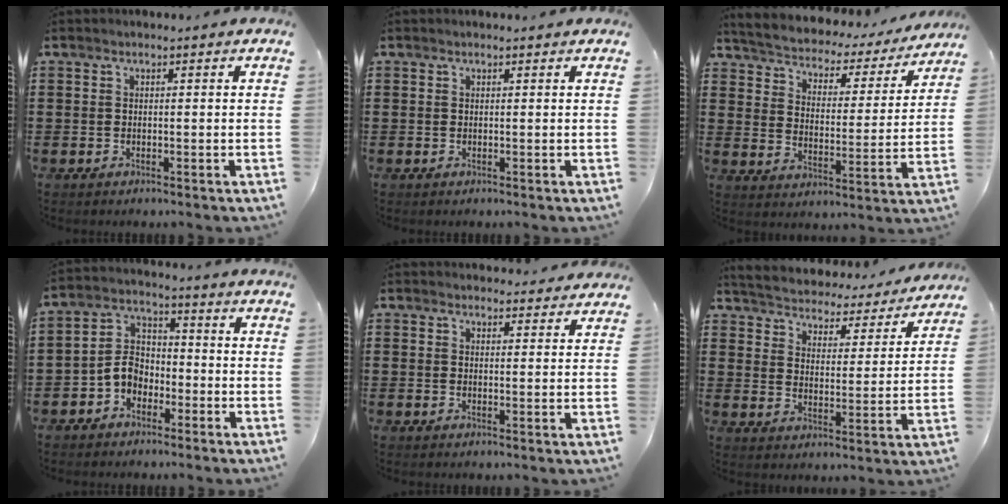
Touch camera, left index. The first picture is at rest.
{"total": 0.0}
{"total": 2.6, "force": [2.5, 0.8, 0.3], "torque": [-0.026, -0.025, 0.031]}
{"total": 5.4, "force": [-3.0, 3.7, 2.5], "torque": [-0.071, 0.009, -0.067]}
{"total": 2.6, "force": [2.6, 0.4, 0.0], "torque": [-0.001, -0.010, 0.047]}
{"total": 3.2, "force": [3.2, 0.3, -0.2], "torque": [-0.021, -0.033, 0.045]}